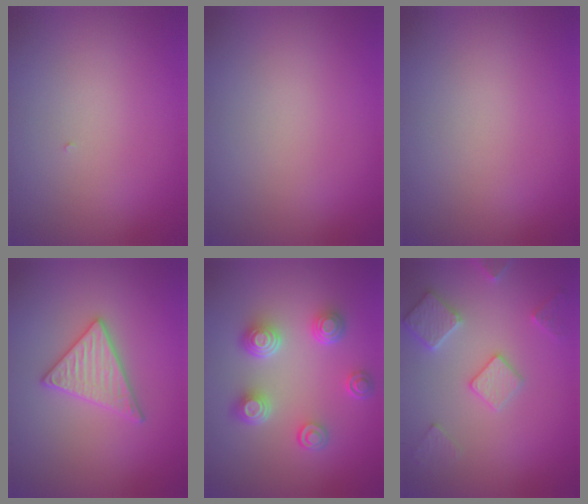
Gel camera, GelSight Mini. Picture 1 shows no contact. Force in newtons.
{"total": 0.0}
{"total": 0.0}
{"total": 3.0, "press": 3.0, "slide": 0.5}
{"total": 4.6, "press": 3.6, "slide": 2.9}
{"total": 3.8, "press": 3.7, "slide": 0.8}